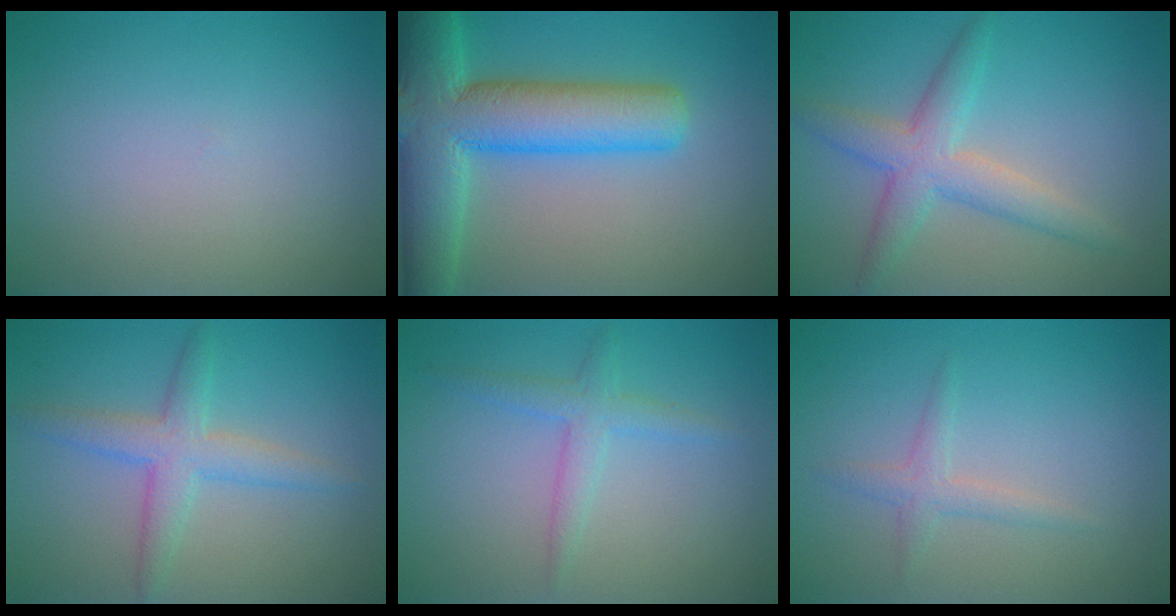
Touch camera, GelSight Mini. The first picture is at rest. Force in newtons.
{"total": 10.7, "press": 10.7, "slide": 0.5}
{"total": 4.3, "press": 4.3, "slide": 0.3}
{"total": 3.7, "press": 3.7, "slide": 0.1}
{"total": 2.2, "press": 2.2, "slide": 0.1}
{"total": 1.5, "press": 1.5, "slide": 0.0}